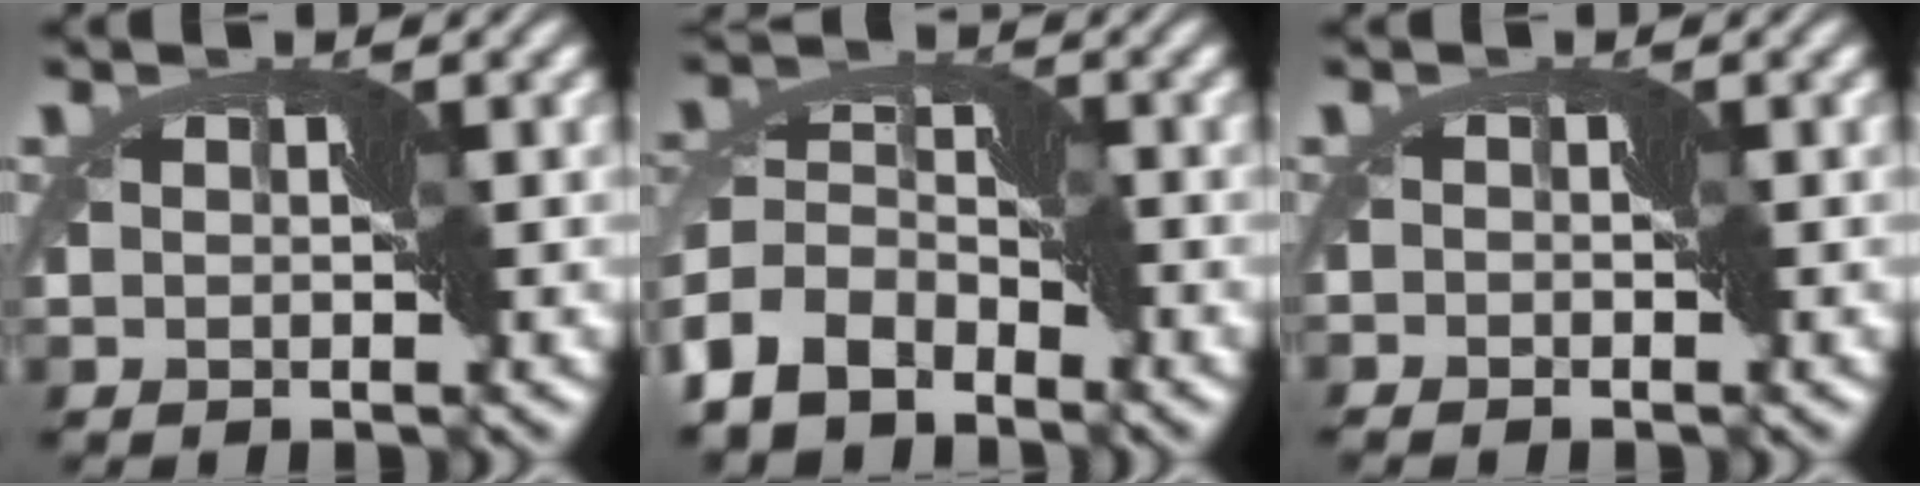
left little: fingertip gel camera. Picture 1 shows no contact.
{"total": 6.0, "force": [-3.8, 3.5, 3.1], "torque": [-0.070, 0.011, -0.089]}
{"total": 1.2, "force": [-1.0, 0.6, 0.4], "torque": [-0.008, -0.001, -0.023]}